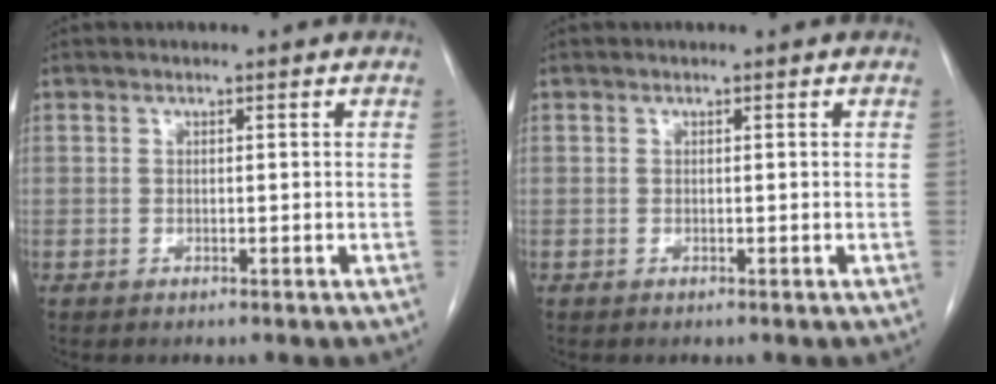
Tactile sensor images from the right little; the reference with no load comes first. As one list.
[{"total": 0.0}]